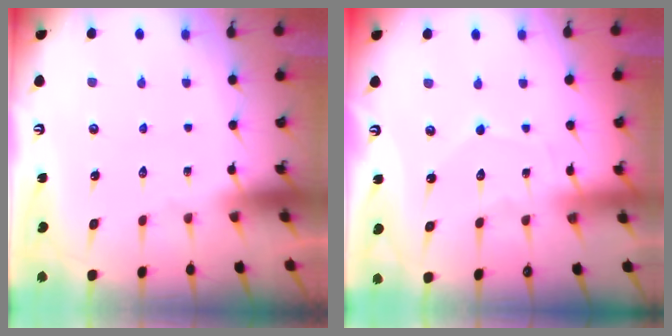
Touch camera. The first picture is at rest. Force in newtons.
{"total": 3.8, "press": 3.7, "slide": 0.4}